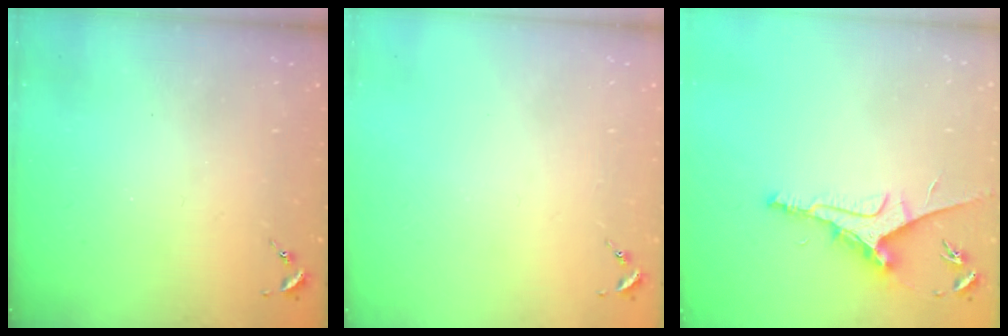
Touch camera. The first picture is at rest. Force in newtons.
{"total": 0.0}
{"total": 9.7, "press": 9.6, "slide": 1.1}